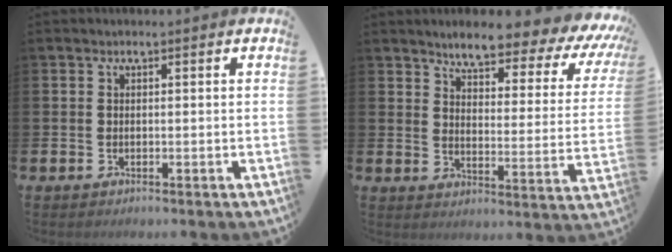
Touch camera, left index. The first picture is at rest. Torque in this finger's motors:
{"motor_torque": [0.93, -1.21, 0.97, 0.21]}